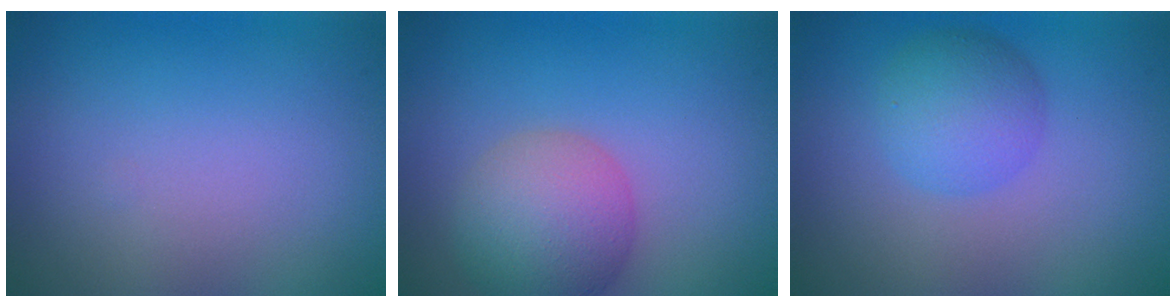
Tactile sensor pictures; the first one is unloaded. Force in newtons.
{"total": 5.6, "press": 5.5, "slide": 0.4}
{"total": 3.6, "press": 3.6, "slide": 0.2}